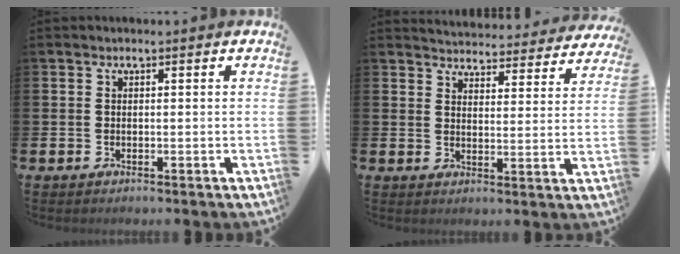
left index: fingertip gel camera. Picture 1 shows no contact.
{"total": 4.3, "force": [4.2, 0.7, 0.2], "torque": [-0.018, -0.036, 0.071]}